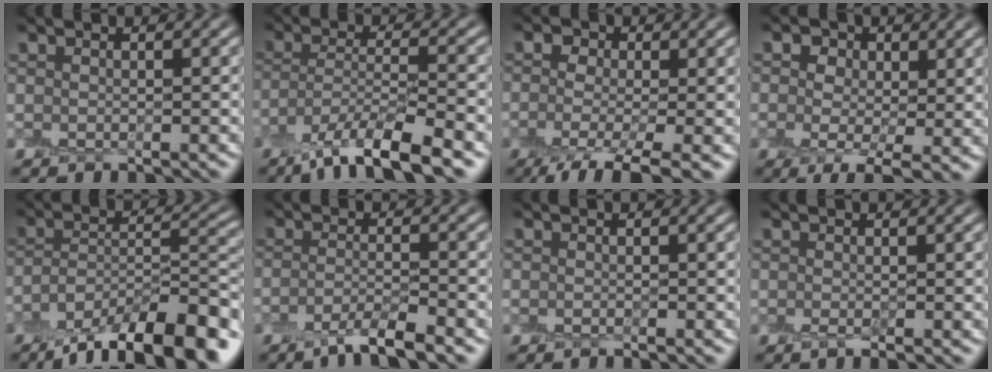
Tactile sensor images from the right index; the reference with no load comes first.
{"total": 8.3, "force": [-5.8, 2.1, 5.5], "torque": [-0.095, -0.009, -0.108]}
{"total": 7.2, "force": [-2.8, 3.5, 5.6], "torque": [-0.106, 0.002, -0.053]}
{"total": 5.7, "force": [0.3, 3.6, 4.5], "torque": [-0.065, -0.004, 0.000]}
{"total": 12.4, "force": [-8.2, 4.5, 8.1], "torque": [-0.126, 0.002, -0.139]}
{"total": 3.9, "force": [-2.6, 0.7, 2.8], "torque": [-0.047, -0.003, -0.059]}
{"total": 0.6, "force": [-0.3, 0.2, 0.4], "torque": [-0.001, -0.004, -0.008]}
{"total": 0.9, "force": [-0.3, 0.1, 0.8], "torque": [-0.015, -0.008, -0.005]}